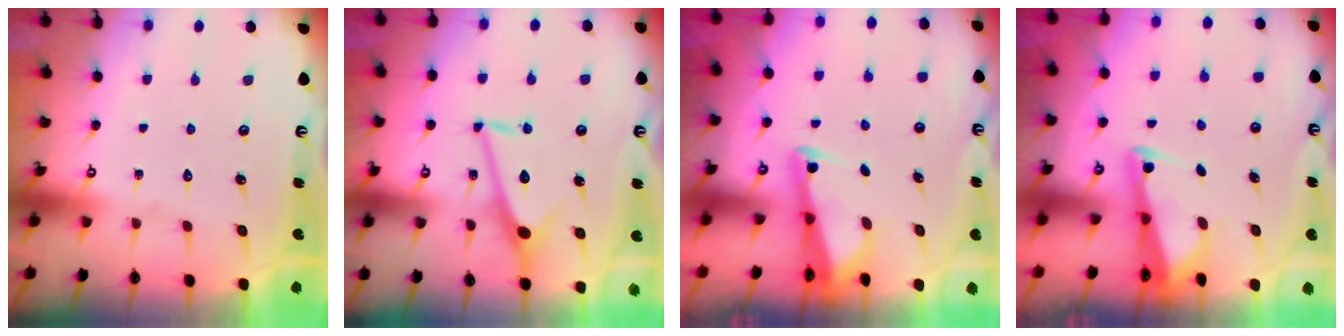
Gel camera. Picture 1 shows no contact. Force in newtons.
{"total": 10.2, "press": 10.2, "slide": 0.7}
{"total": 2.4, "press": 2.4, "slide": 0.5}
{"total": 2.4, "press": 2.4, "slide": 0.5}